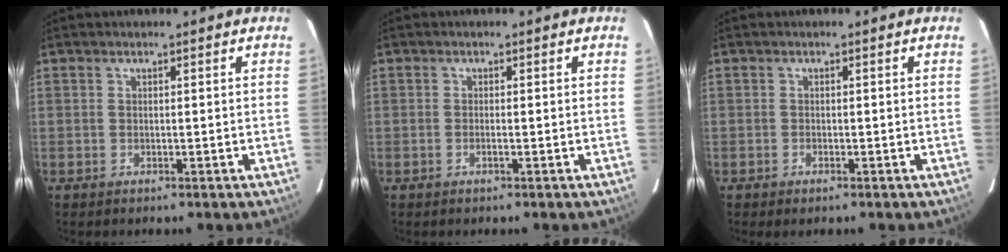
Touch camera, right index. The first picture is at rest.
{"total": 0.7, "force": [-0.3, 0.0, 0.6], "torque": [-0.015, 0.000, -0.005]}
{"total": 0.8, "force": [-0.5, 0.2, 0.6], "torque": [-0.010, -0.003, -0.001]}